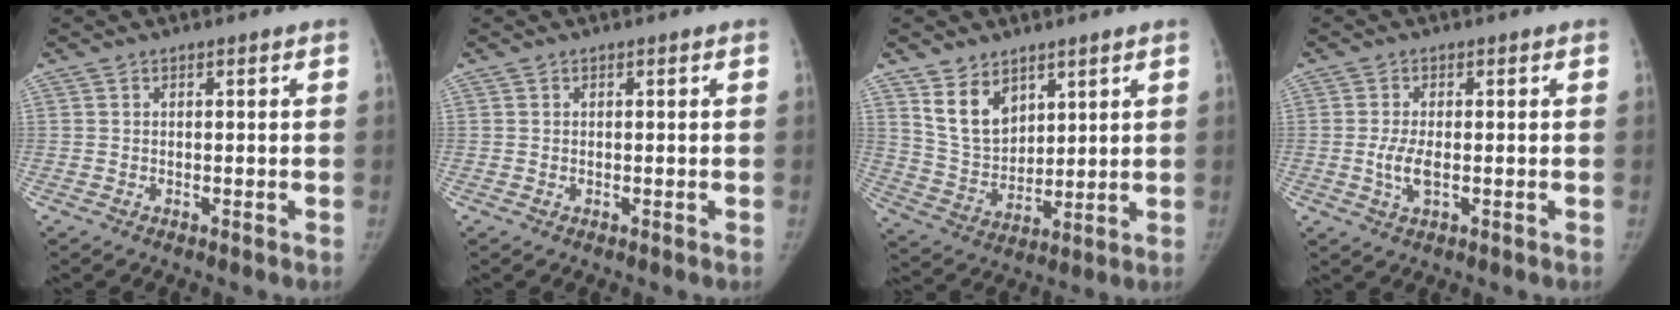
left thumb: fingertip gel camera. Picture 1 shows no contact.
{"total": 0.0}
{"total": 9.9, "force": [5.7, 6.4, 4.9], "torque": [-0.063, -0.038, 0.123]}
{"total": 3.9, "force": [-0.6, 1.7, 3.5], "torque": [-0.079, -0.005, -0.013]}